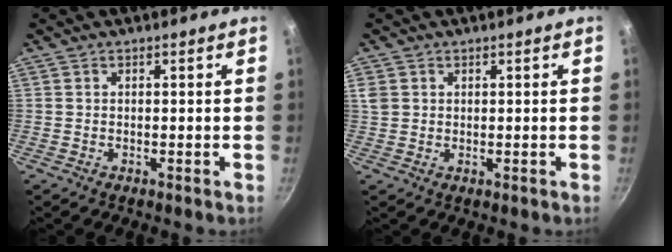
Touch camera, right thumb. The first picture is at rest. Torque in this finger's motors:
{"motor_torque": [-0.56, 0.36, 0.24, 0.11, 0.10]}